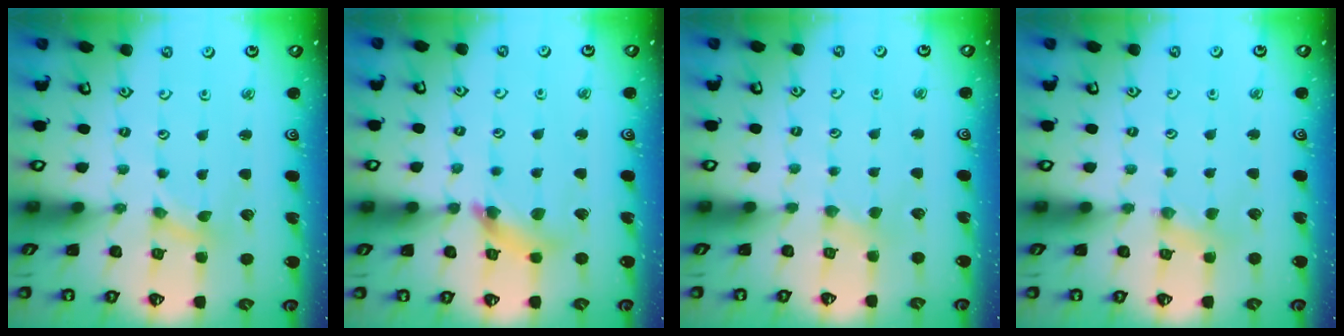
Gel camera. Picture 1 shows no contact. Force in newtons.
{"total": 8.0, "press": 7.9, "slide": 0.8}
{"total": 1.6, "press": 1.5, "slide": 0.4}
{"total": 2.4, "press": 2.4, "slide": 0.5}